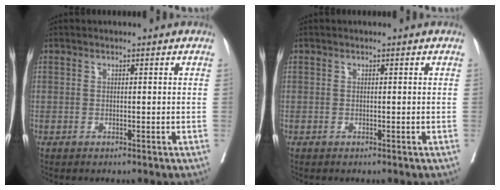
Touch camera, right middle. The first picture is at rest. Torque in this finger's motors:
{"motor_torque": [0.20, -0.09, -0.02, -0.01]}